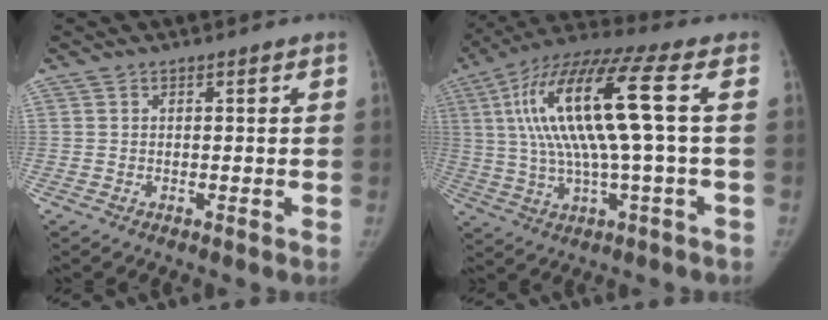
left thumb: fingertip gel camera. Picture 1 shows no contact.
{"total": 19.6, "force": [3.0, 3.3, 19.0], "torque": [-0.396, 0.028, 0.050]}